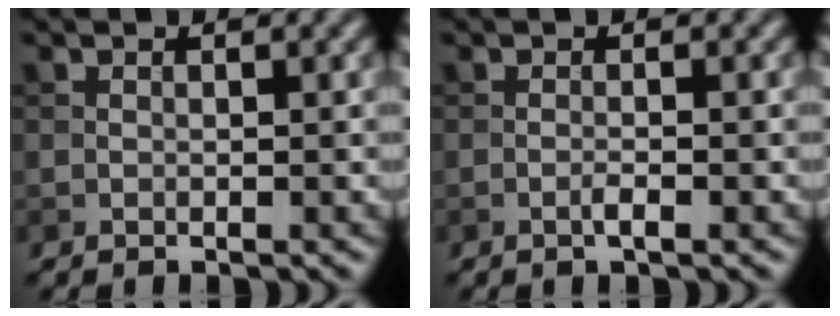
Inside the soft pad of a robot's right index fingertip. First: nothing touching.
{"total": 1.1, "force": [-0.5, 0.1, 1.0], "torque": [-0.017, 0.001, -0.012]}